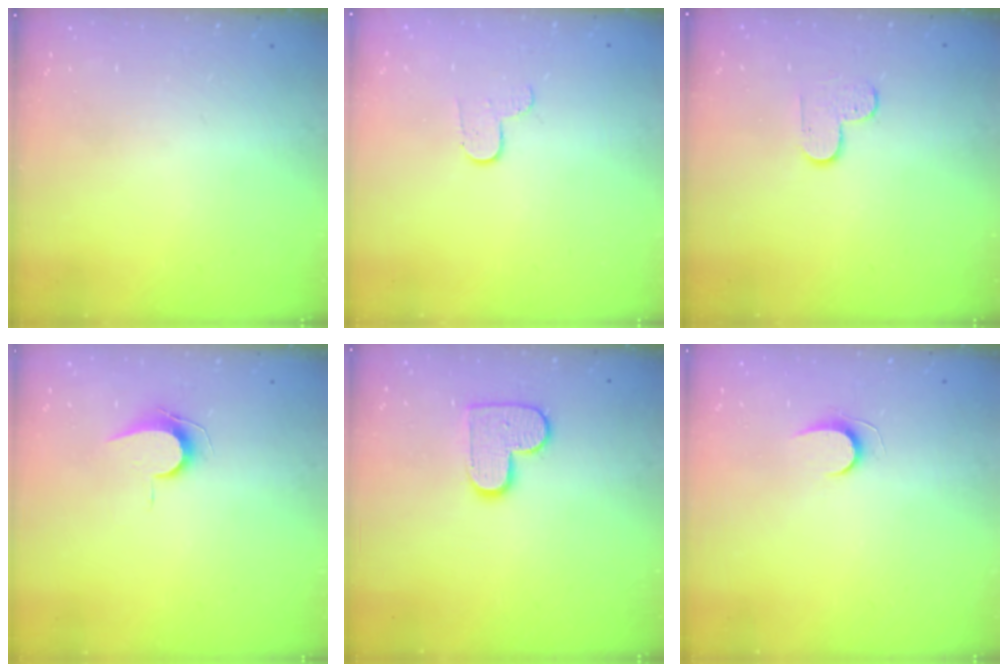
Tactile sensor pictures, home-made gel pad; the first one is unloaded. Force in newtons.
{"total": 4.4, "press": 4.4, "slide": 0.4}
{"total": 3.7, "press": 3.7, "slide": 0.4}
{"total": 6.9, "press": 6.8, "slide": 0.7}
{"total": 10.6, "press": 10.6, "slide": 0.7}
{"total": 5.6, "press": 5.6, "slide": 0.5}